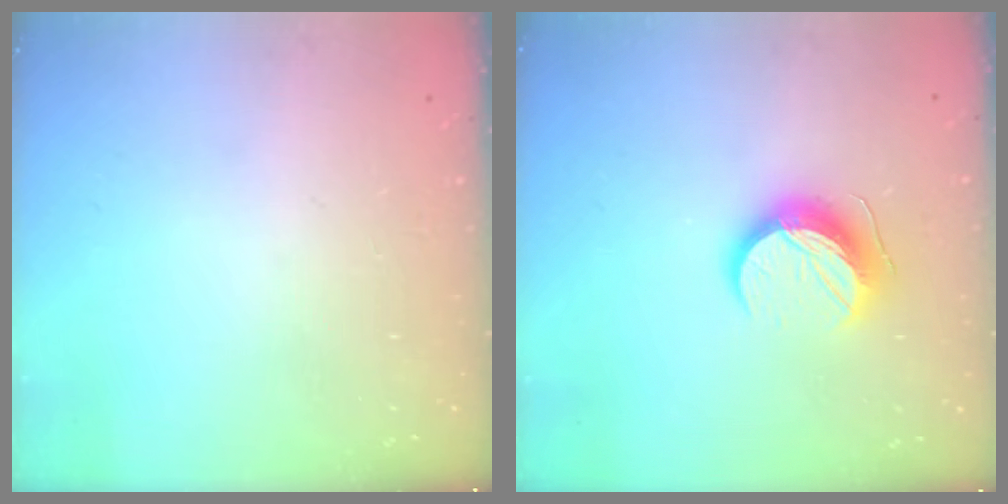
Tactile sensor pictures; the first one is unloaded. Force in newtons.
{"total": 12.2, "press": 12.2, "slide": 0.4}